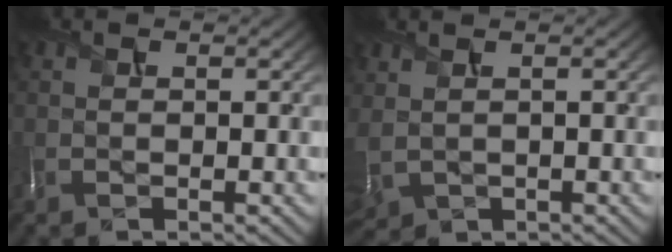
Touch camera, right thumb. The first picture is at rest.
{"total": 2.5, "force": [0.8, 1.8, 1.6], "torque": [-0.055, -0.003, 0.028]}